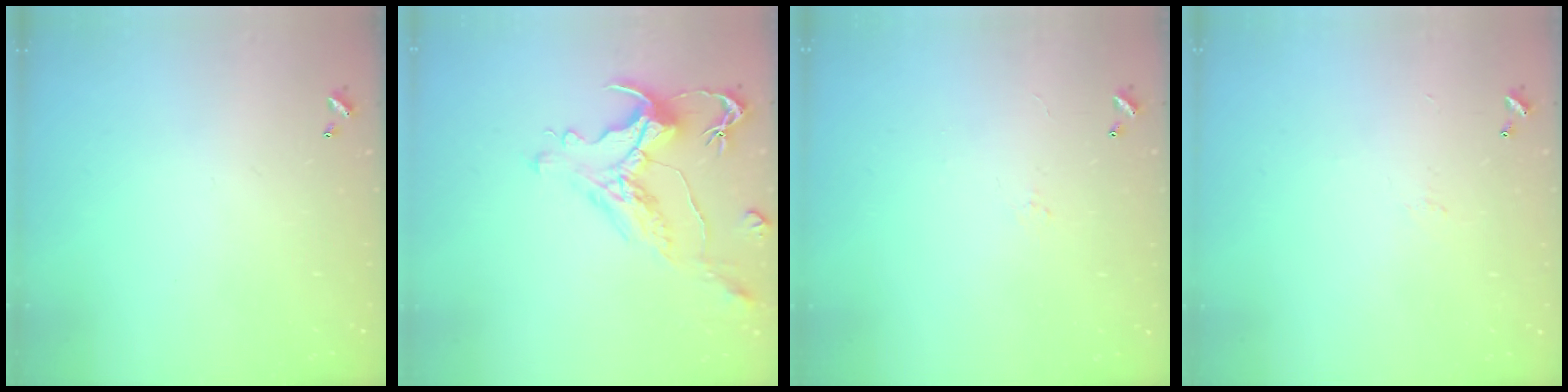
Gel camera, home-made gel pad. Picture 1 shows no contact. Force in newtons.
{"total": 1.4, "press": 0.2, "slide": 1.4}
{"total": 0.5, "press": 0.1, "slide": 0.5}
{"total": 0.6, "press": 0.4, "slide": 0.5}